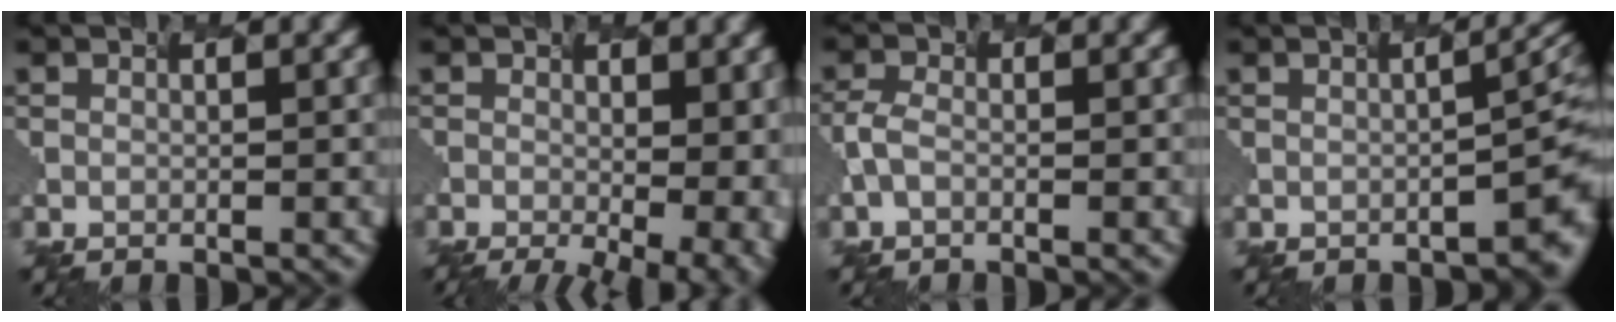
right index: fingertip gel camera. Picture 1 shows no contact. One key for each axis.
{"total": 7.5, "fx": -1.8, "fy": 3.3, "fz": 6.4, "tx": -0.049, "ty": -0.020, "tz": 0.004}
{"total": 1.9, "fx": -1.4, "fy": 0.6, "fz": 1.1, "tx": -0.039, "ty": 0.004, "tz": -0.025}
{"total": 5.1, "fx": -1.4, "fy": 1.5, "fz": 4.7, "tx": -0.040, "ty": 0.007, "tz": -0.010}